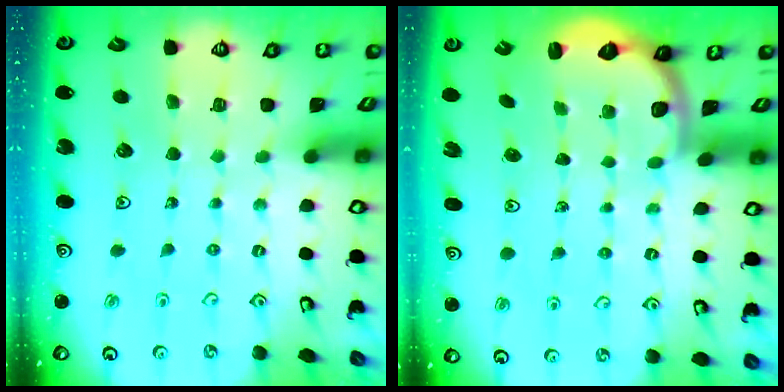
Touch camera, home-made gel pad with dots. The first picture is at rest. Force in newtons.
{"total": 2.5, "press": 2.1, "slide": 1.3}